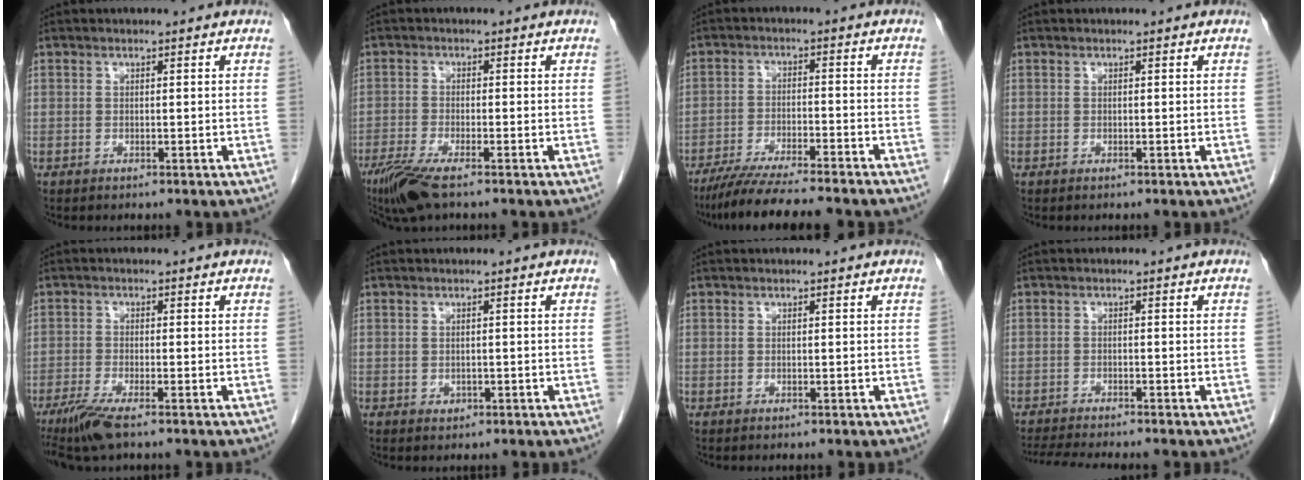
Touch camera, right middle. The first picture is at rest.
{"total": 6.2, "force": [-4.4, 0.8, 4.4], "torque": [-0.086, -0.017, -0.079]}
{"total": 12.7, "force": [-10.8, 0.4, 6.6], "torque": [-0.096, -0.028, -0.167]}
{"total": 0.0}
{"total": 5.1, "force": [-3.6, 0.3, 3.6], "torque": [-0.072, -0.016, -0.069]}
{"total": 0.7, "force": [-0.2, 0.6, 0.3], "torque": [-0.008, -0.001, 0.001]}
{"total": 0.0}
{"total": 6.4, "force": [-5.8, -0.2, 2.6], "torque": [-0.041, -0.017, -0.094]}